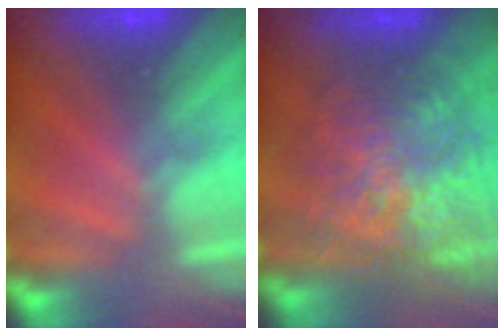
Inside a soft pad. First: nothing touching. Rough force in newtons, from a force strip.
{"total": 10.4}